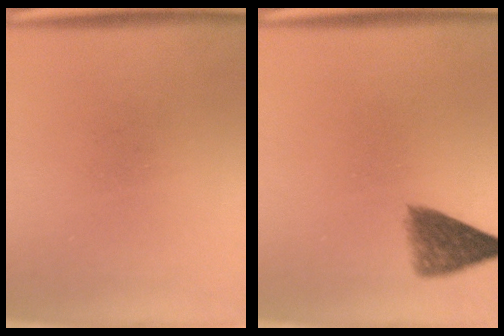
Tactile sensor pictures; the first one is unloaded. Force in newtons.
{"total": 4.8}